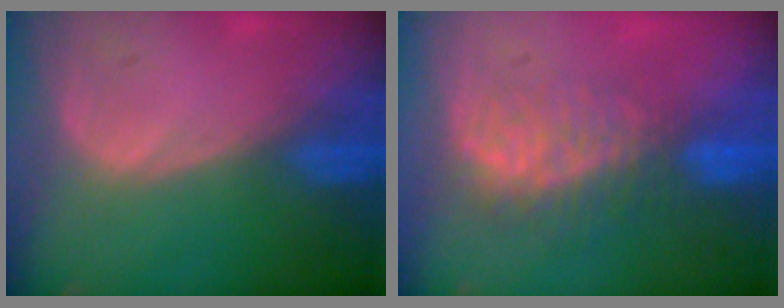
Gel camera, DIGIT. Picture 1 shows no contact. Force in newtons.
{"total": 7.7, "press": 7.1, "slide": 3.0}